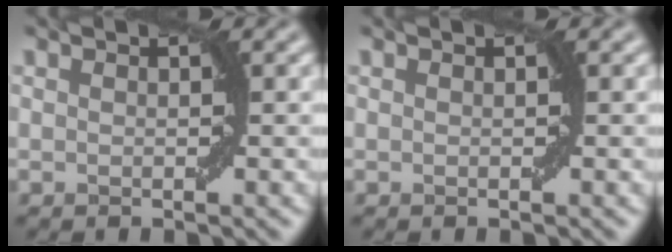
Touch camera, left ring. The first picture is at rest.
{"total": 0.0}